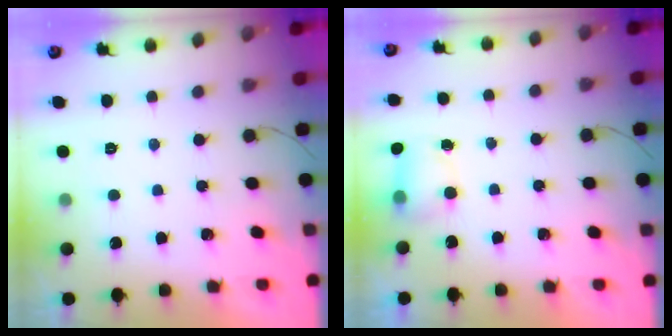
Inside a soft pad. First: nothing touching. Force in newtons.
{"total": 4.8, "press": 4.7, "slide": 0.8}